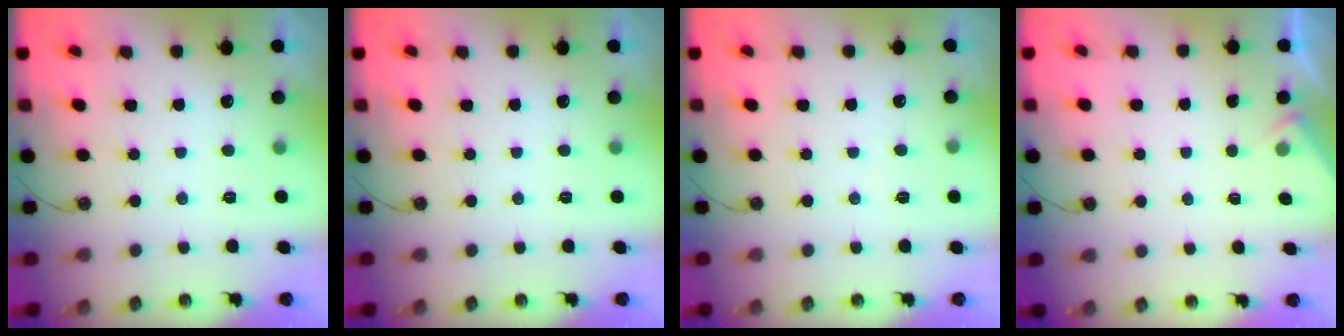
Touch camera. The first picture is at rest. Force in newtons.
{"total": 0.0}
{"total": 3.2, "press": 3.2, "slide": 0.6}
{"total": 2.8, "press": 2.7, "slide": 0.4}